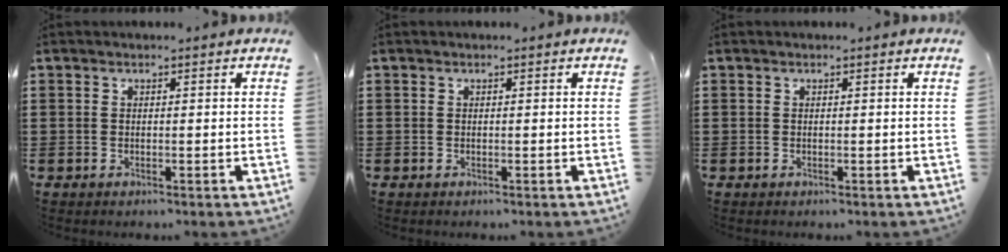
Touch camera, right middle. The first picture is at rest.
{"total": 0.0}
{"total": 0.0}